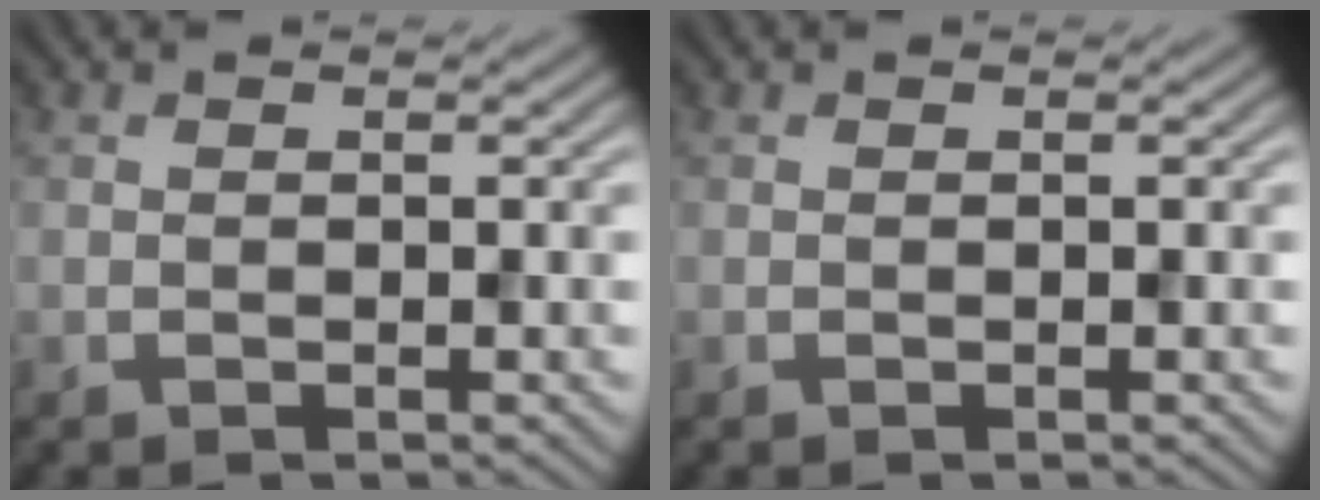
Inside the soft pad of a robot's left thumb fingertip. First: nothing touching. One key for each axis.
{"total": 0.0}